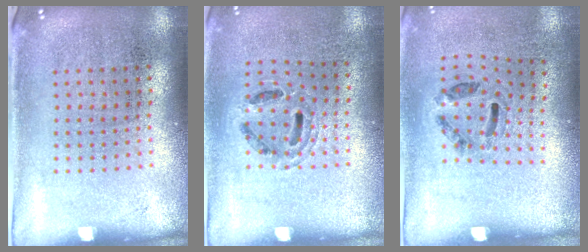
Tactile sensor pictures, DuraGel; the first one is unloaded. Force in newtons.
{"total": 0.9, "press": 0.9, "slide": 0.2}
{"total": 1.3, "press": 0.7, "slide": 1.0}